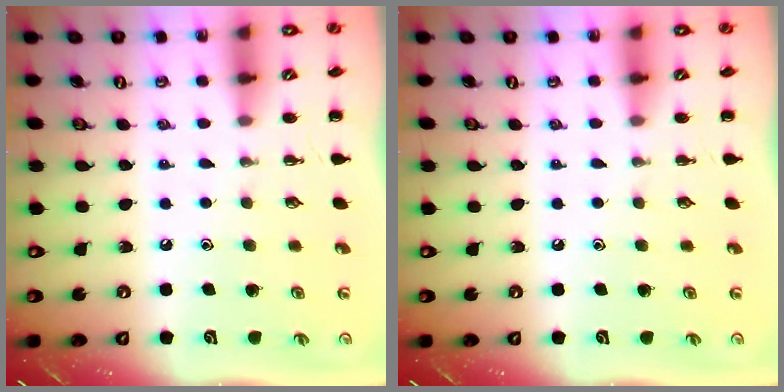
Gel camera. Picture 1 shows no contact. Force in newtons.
{"total": 0.0}